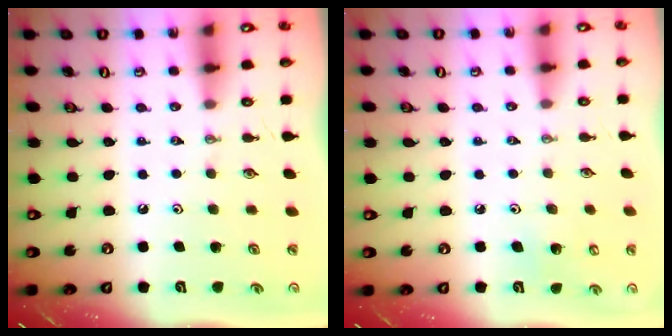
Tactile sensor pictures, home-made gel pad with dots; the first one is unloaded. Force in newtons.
{"total": 4.3, "press": 4.3, "slide": 0.4}